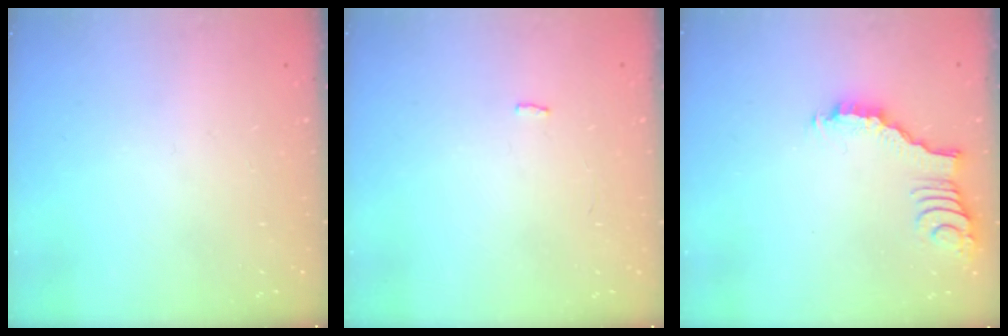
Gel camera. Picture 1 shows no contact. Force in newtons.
{"total": 2.0, "press": 2.0, "slide": 0.3}
{"total": 2.7, "press": 2.7, "slide": 0.3}